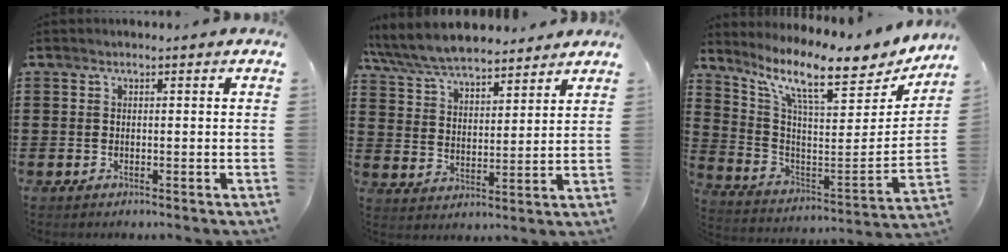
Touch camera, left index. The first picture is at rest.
{"total": 7.5, "force": [7.1, 1.1, 2.3], "torque": [-0.073, -0.027, 0.128]}
{"total": 11.5, "force": [8.8, 1.8, 7.3], "torque": [-0.160, -0.065, 0.142]}